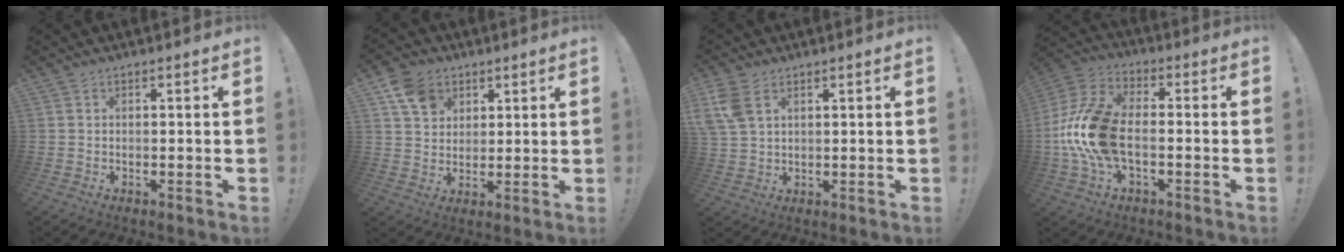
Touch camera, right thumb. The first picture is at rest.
{"total": 9.9, "force": [5.1, 7.6, 3.8], "torque": [-0.061, -0.019, 0.102]}
{"total": 7.3, "force": [3.3, 4.6, 4.6], "torque": [-0.083, -0.004, 0.066]}
{"total": 17.0, "force": [-2.8, 10.0, 13.5], "torque": [-0.257, 0.018, -0.040]}